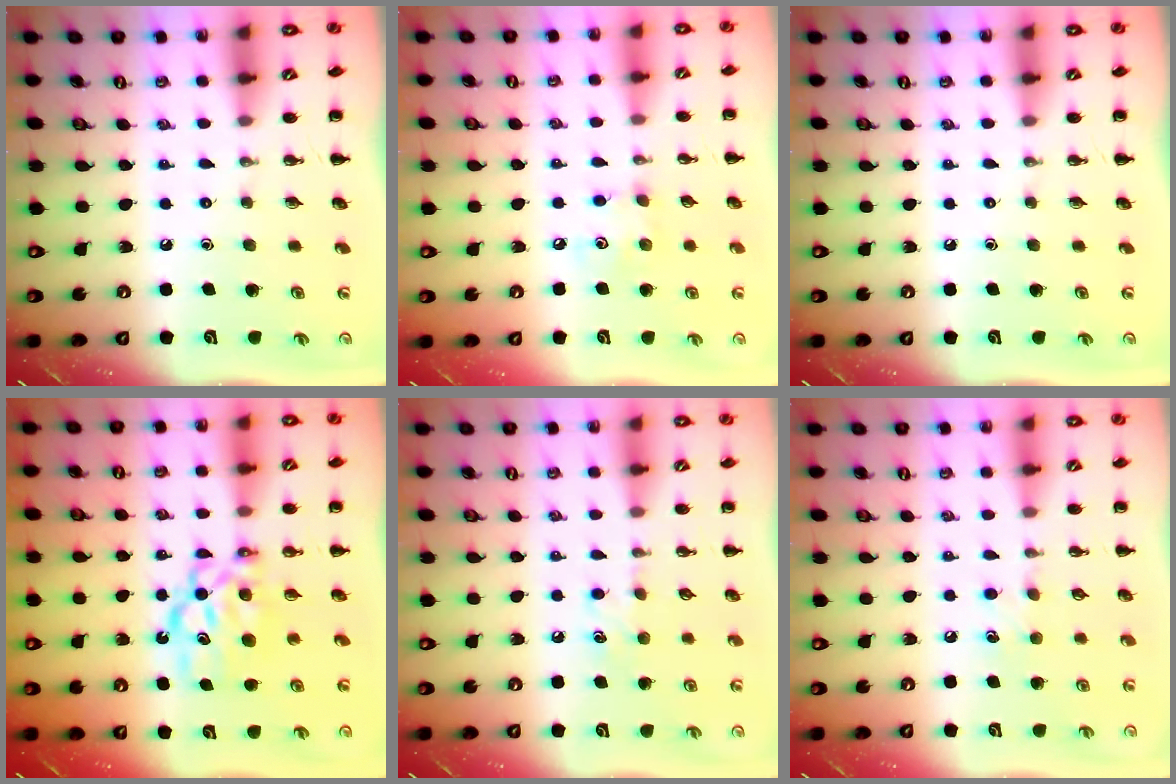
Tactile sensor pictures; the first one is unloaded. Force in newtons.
{"total": 4.8, "press": 4.7, "slide": 1.0}
{"total": 0.0}
{"total": 8.1, "press": 8.0, "slide": 1.2}
{"total": 6.9, "press": 6.6, "slide": 2.0}
{"total": 5.6, "press": 5.4, "slide": 1.5}